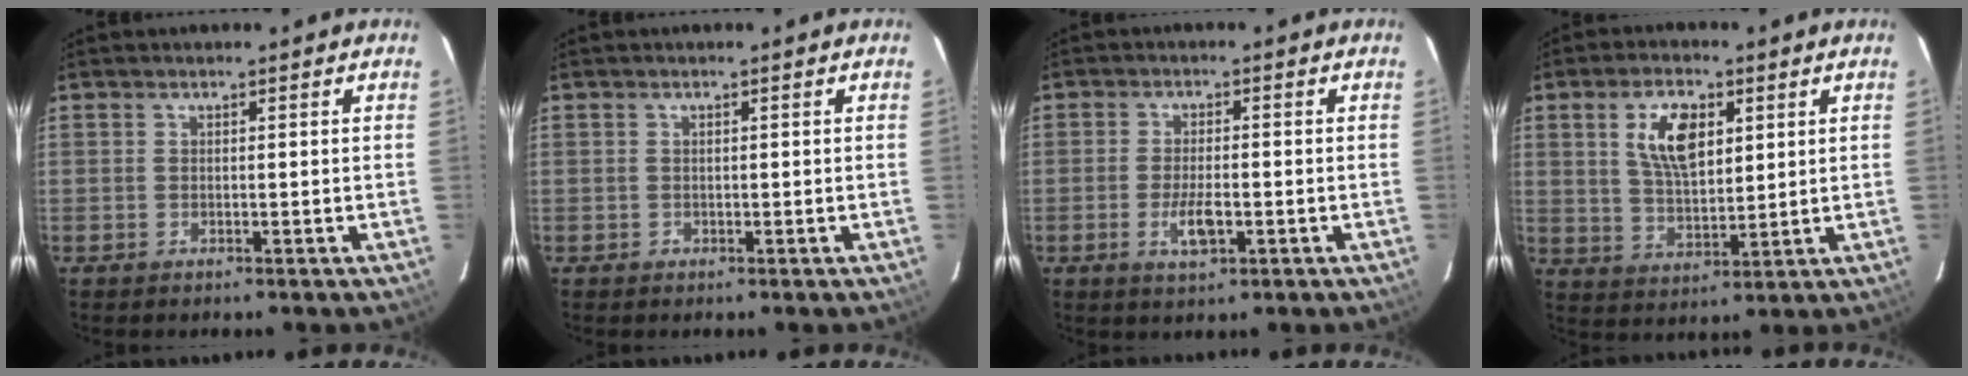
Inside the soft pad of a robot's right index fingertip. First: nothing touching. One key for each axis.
{"total": 0.7, "fx": -0.2, "fy": 0.6, "fz": 0.0, "tx": 0.003, "ty": 0.001, "tz": -0.002}
{"total": 5.0, "fx": -1.7, "fy": 1.8, "fz": 4.3, "tx": -0.090, "ty": -0.006, "tz": -0.030}
{"total": 9.6, "fx": 3.4, "fy": 4.7, "fz": 7.6, "tx": -0.144, "ty": 0.009, "tz": 0.067}